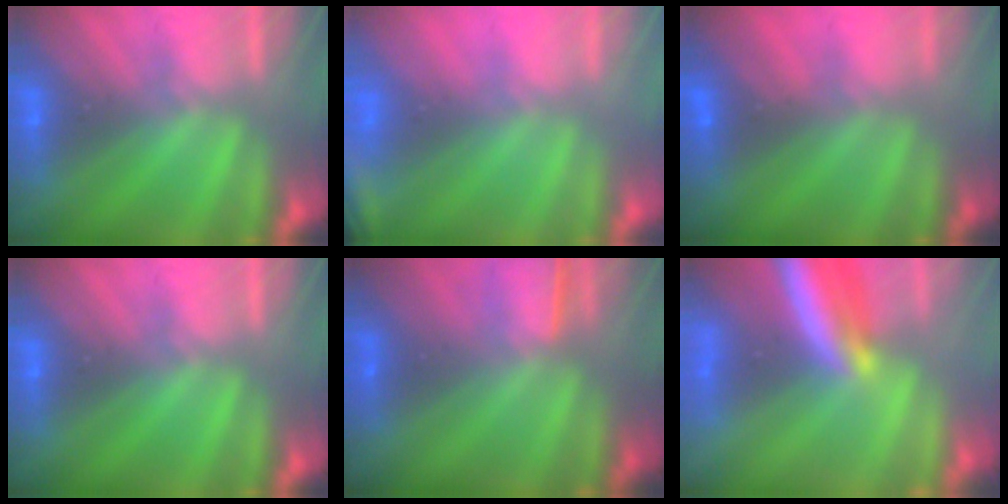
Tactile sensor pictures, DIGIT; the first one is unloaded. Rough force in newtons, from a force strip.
{"total": 2.4}
{"total": 4.5}
{"total": 0.0}
{"total": 1.3}
{"total": 7.1}